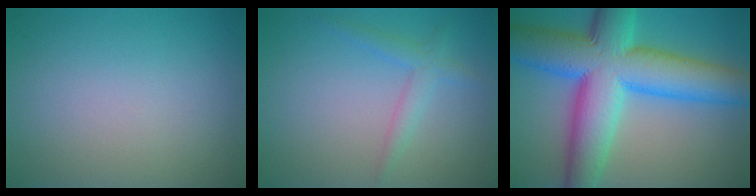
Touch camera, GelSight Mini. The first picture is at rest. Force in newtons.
{"total": 2.0, "press": 2.0, "slide": 0.1}
{"total": 13.7, "press": 13.7, "slide": 0.2}